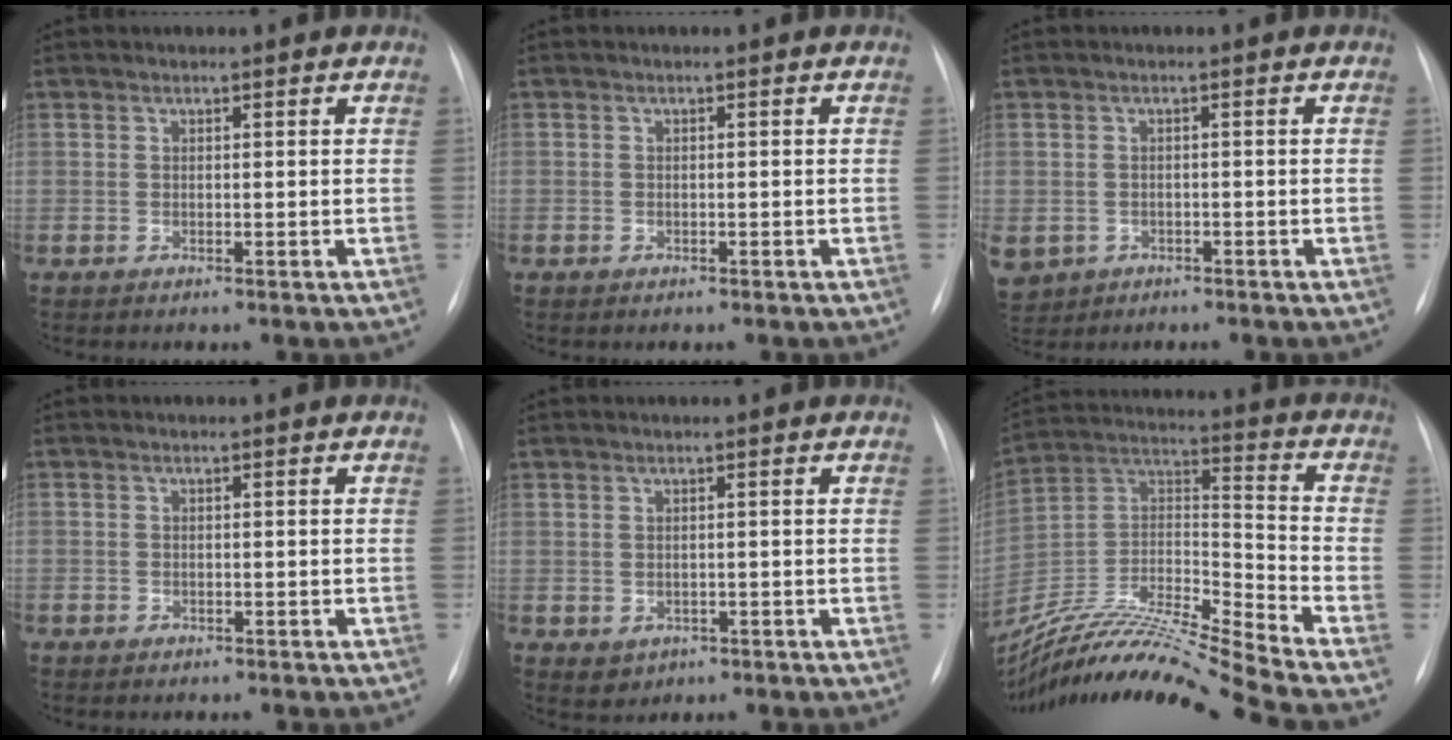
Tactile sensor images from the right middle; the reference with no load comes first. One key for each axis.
{"total": 0.6, "fx": -0.4, "fy": 0.5, "fz": 0.1, "tx": -0.005, "ty": 0.004, "tz": -0.007}
{"total": 7.6, "fx": -3.7, "fy": 6.1, "fz": 2.4, "tx": -0.074, "ty": 0.000, "tz": -0.053}
{"total": 1.3, "fx": -0.9, "fy": 1.0, "fz": 0.2, "tx": -0.008, "ty": 0.004, "tz": -0.013}
{"total": 2.5, "fx": -0.9, "fy": 2.1, "fz": 0.9, "tx": -0.011, "ty": 0.001, "tz": 0.000}
{"total": 22.6, "fx": -20.3, "fy": -2.3, "fz": 9.7, "tx": -0.210, "ty": -0.010, "tz": -0.365}